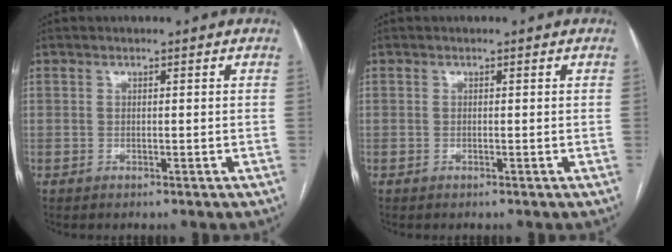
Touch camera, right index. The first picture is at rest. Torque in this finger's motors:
{"motor_torque": [0.00, 0.01, -0.01, 0.01]}